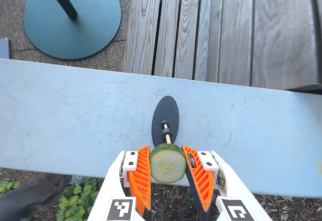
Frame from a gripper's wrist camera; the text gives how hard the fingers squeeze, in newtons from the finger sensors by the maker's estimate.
{"total": 10.5, "left": 10.3, "right": 10.7}